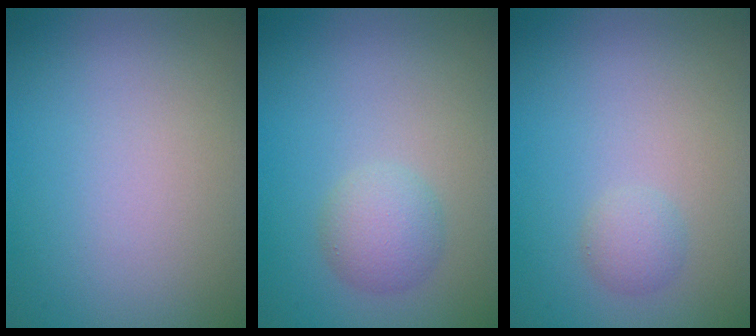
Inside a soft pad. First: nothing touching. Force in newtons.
{"total": 2.6, "press": 2.6, "slide": 0.1}
{"total": 1.3, "press": 1.3, "slide": 0.2}